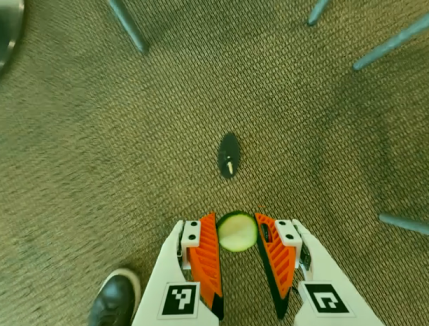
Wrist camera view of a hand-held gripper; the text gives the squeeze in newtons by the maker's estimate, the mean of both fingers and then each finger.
{"total": 6.5, "left": 5.9, "right": 7.1}